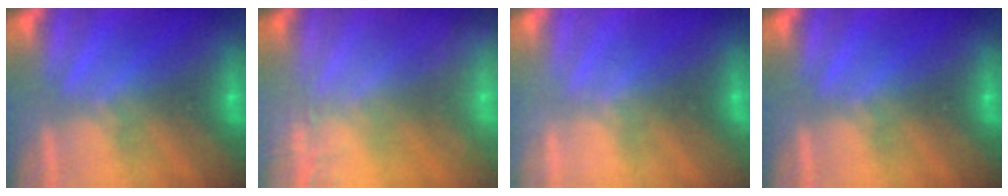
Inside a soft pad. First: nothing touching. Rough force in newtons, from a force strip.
{"total": 2.4}
{"total": 2.0}
{"total": 0.0}